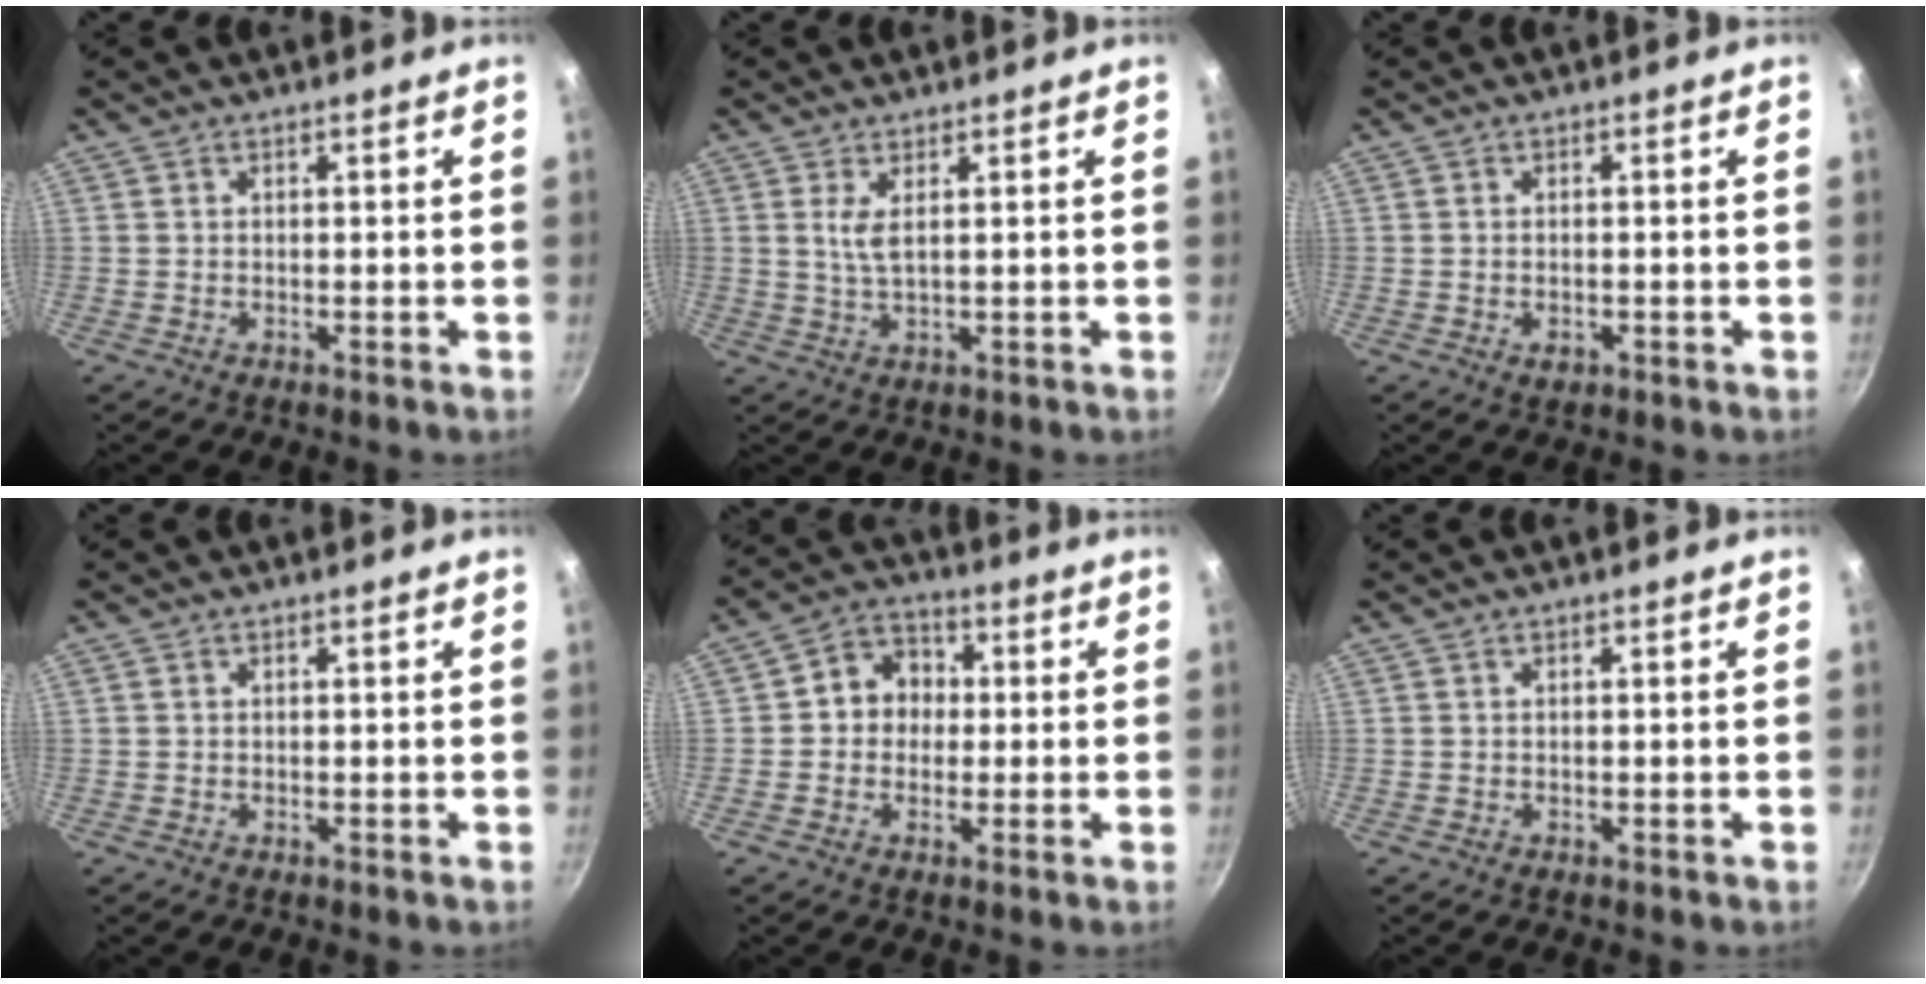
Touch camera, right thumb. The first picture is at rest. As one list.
[{"total": 3.3, "force": [1.0, 1.0, 3.0], "torque": [-0.065, -0.011, 0.023]}, {"total": 1.8, "force": [-0.6, 1.2, 1.3], "torque": [-0.020, -0.001, -0.009]}, {"total": 0.0}, {"total": 7.6, "force": [0.3, 6.7, 3.5], "torque": [-0.017, 0.017, -0.011]}, {"total": 0.0}]